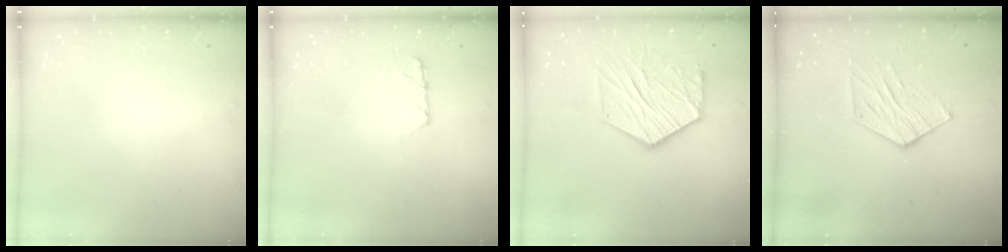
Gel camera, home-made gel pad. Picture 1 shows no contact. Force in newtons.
{"total": 5.9, "press": 5.9, "slide": 0.5}
{"total": 16.7, "press": 16.7, "slide": 1.4}
{"total": 10.1, "press": 10.1, "slide": 0.9}